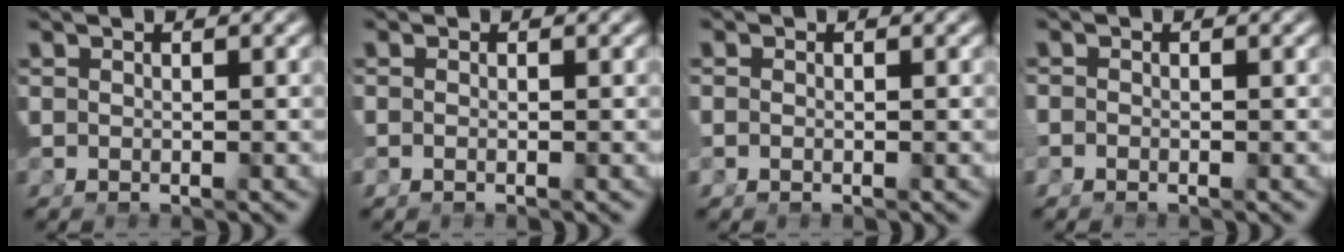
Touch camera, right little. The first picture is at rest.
{"total": 1.3, "force": [-0.5, 0.8, 0.9], "torque": [-0.027, -0.003, -0.012]}
{"total": 1.7, "force": [-0.6, 1.4, 0.8], "torque": [-0.032, -0.009, -0.010]}
{"total": 1.4, "force": [-0.8, 1.0, 0.6], "torque": [-0.025, -0.007, -0.016]}